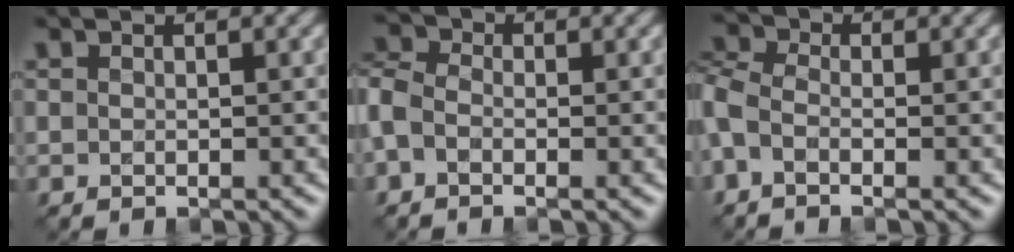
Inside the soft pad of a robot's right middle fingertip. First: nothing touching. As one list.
[{"total": 3.3, "force": [-0.8, 2.4, 2.2], "torque": [-0.065, 0.005, -0.028]}, {"total": 3.5, "force": [-0.7, 2.2, 2.6], "torque": [-0.078, 0.001, -0.027]}]